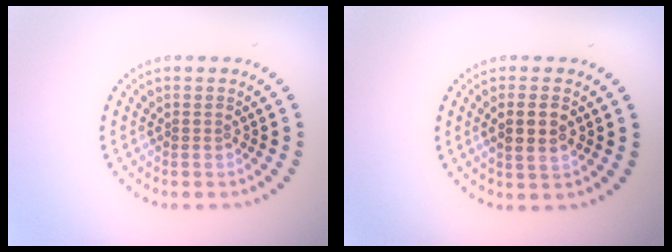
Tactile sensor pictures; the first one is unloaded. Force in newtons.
{"total": 2.8, "press": 2.7, "slide": 0.7}